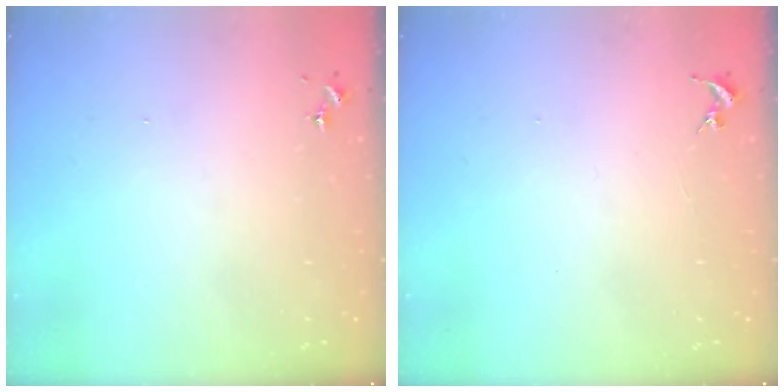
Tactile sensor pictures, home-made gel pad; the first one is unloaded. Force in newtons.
{"total": 0.0}